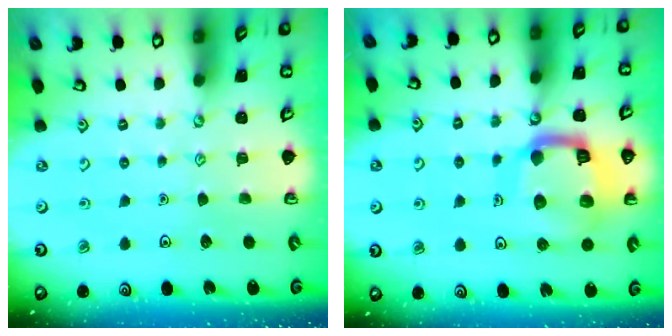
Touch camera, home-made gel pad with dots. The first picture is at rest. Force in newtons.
{"total": 17.0, "press": 16.9, "slide": 1.9}